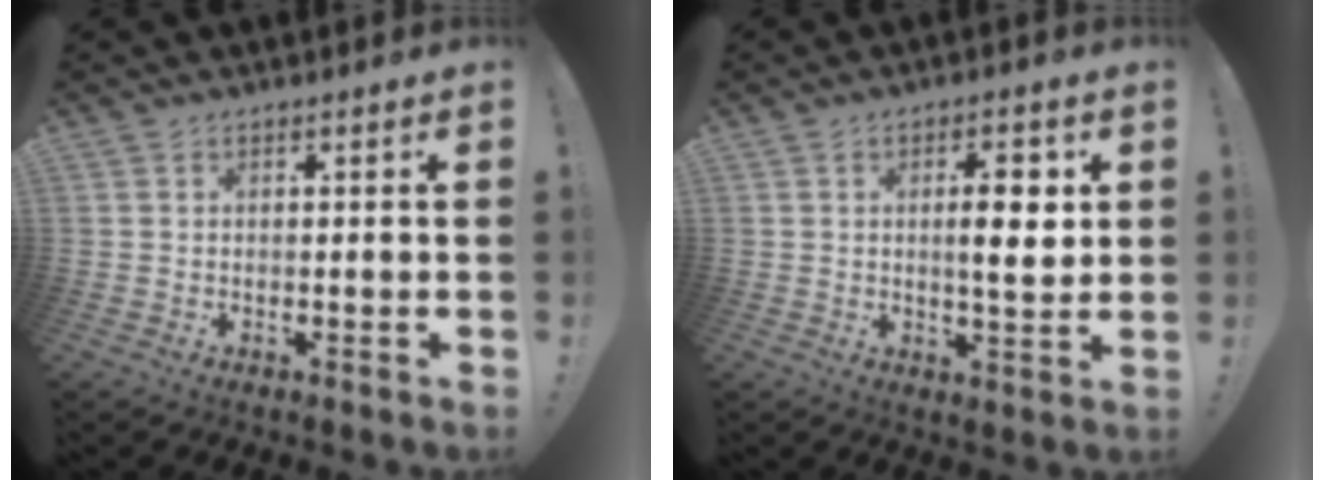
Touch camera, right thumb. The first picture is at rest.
{"total": 7.6, "force": [1.1, 2.2, 7.2], "torque": [-0.106, -0.002, 0.009]}